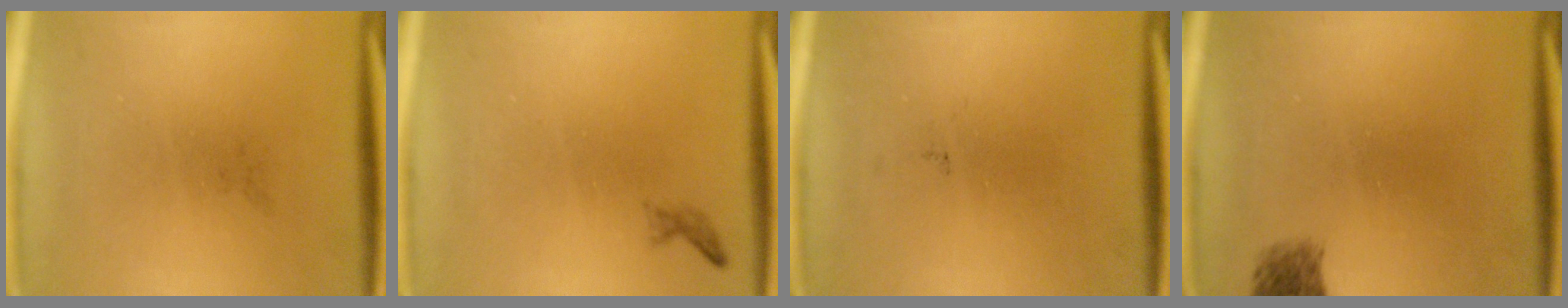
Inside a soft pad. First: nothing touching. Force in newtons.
{"total": 0.6}
{"total": 0.0}
{"total": 1.9}